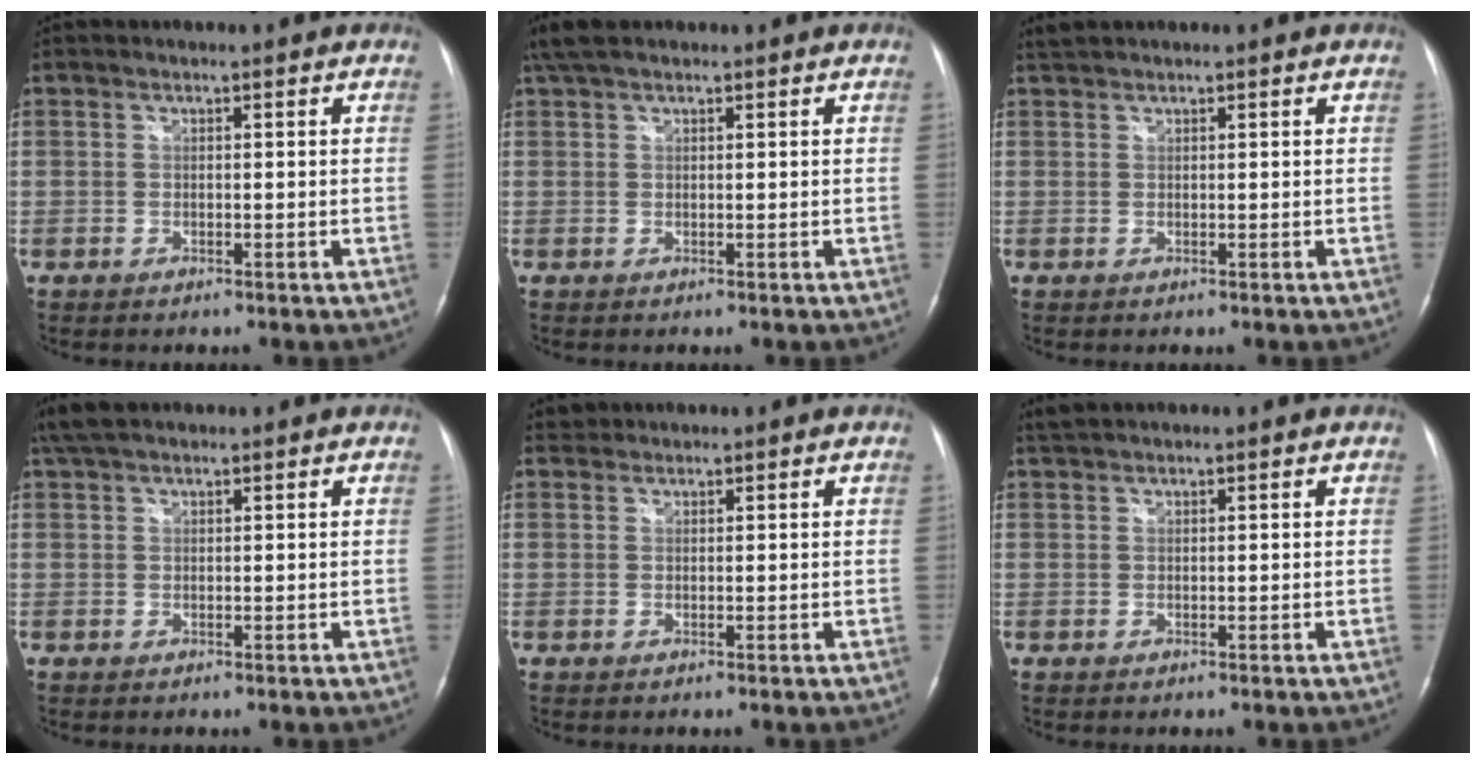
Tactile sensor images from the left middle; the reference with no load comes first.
{"total": 4.1, "force": [3.2, 1.4, 2.2], "torque": [-0.048, 0.027, 0.062]}
{"total": 1.2, "force": [1.2, 0.1, 0.2], "torque": [-0.008, 0.012, 0.028]}
{"total": 4.2, "force": [3.4, 1.4, 2.1], "torque": [-0.046, 0.026, 0.066]}
{"total": 1.2, "force": [1.0, 0.6, -0.3], "torque": [0.006, 0.009, 0.016]}
{"total": 1.3, "force": [1.2, 0.1, 0.3], "torque": [-0.010, 0.013, 0.029]}